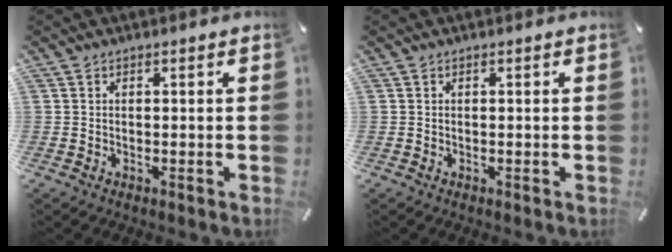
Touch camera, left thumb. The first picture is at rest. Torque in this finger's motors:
{"motor_torque": [-0.08, -0.13, -0.01, 0.04, 0.00]}